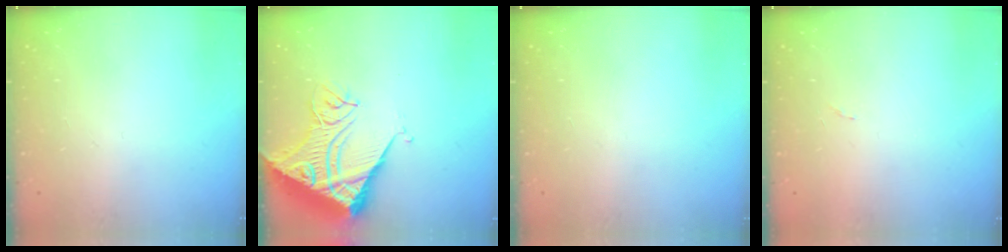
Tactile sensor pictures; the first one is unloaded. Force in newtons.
{"total": 16.3, "press": 16.2, "slide": 1.9}
{"total": 0.0}
{"total": 4.3, "press": 4.2, "slide": 0.3}